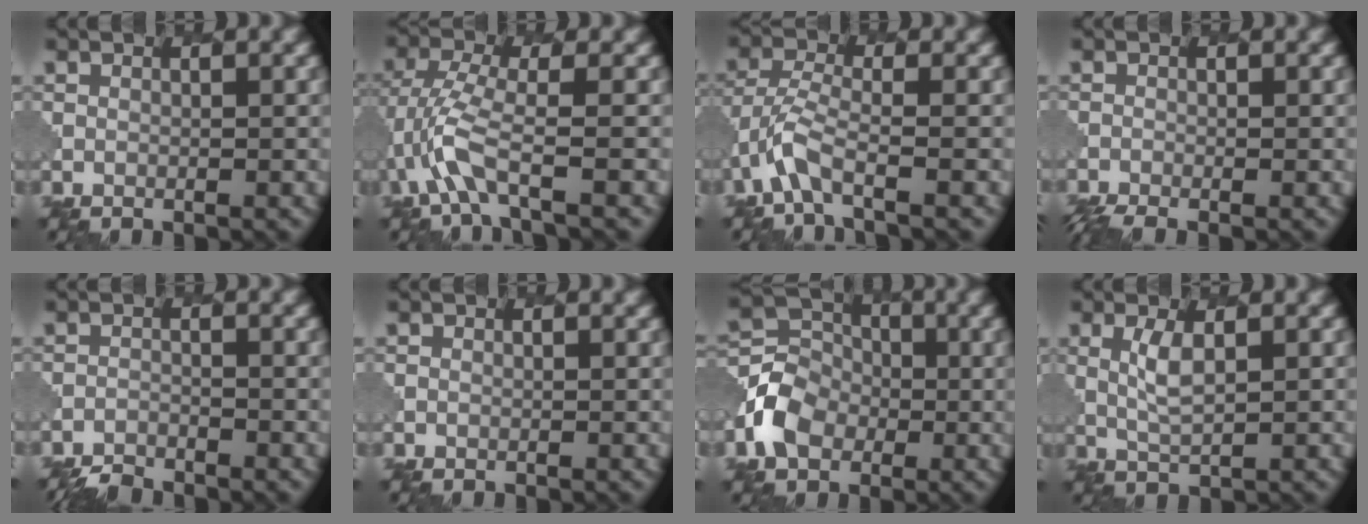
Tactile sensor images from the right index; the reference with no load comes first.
{"total": 4.0, "force": [-1.8, 1.0, 3.4], "torque": [-0.082, -0.002, -0.041]}
{"total": 3.7, "force": [-2.3, 1.1, 2.7], "torque": [-0.069, -0.006, -0.056]}
{"total": 2.8, "force": [-2.3, 0.5, 1.5], "torque": [-0.026, -0.009, -0.039]}
{"total": 2.3, "force": [-2.3, 0.3, -0.1], "torque": [0.000, -0.008, -0.046]}
{"total": 0.5, "force": [0.1, 0.5, 0.0], "torque": [0.001, -0.003, 0.005]}
{"total": 4.9, "force": [-1.7, 4.0, 2.1], "torque": [-0.046, 0.003, -0.044]}
{"total": 2.3, "force": [1.0, 0.7, 2.0], "torque": [-0.049, -0.001, 0.023]}